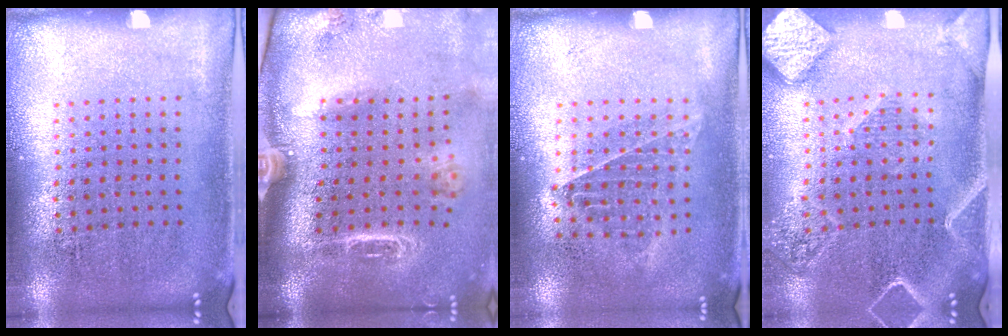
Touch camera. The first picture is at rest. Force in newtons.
{"total": 2.6, "press": 2.0, "slide": 1.7}
{"total": 0.9, "press": 0.9, "slide": 0.3}
{"total": 2.6, "press": 2.2, "slide": 1.3}